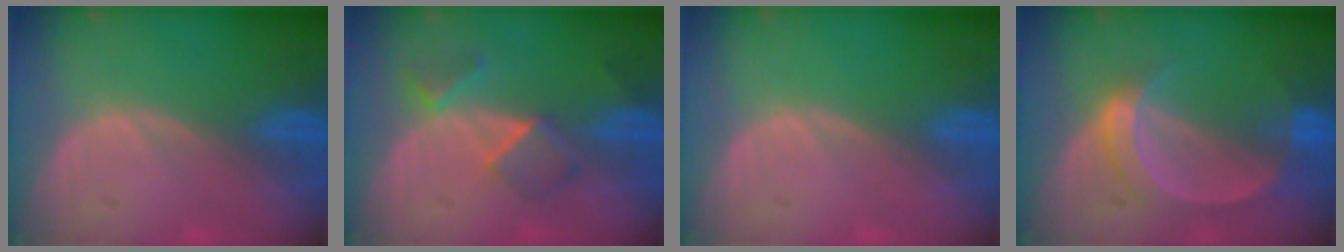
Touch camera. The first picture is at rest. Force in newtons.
{"total": 5.4, "press": 4.6, "slide": 2.8}
{"total": 0.0}
{"total": 5.9, "press": 5.4, "slide": 2.4}